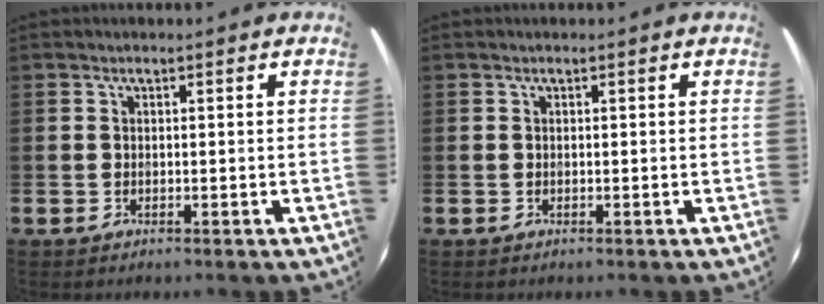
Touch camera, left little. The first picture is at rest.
{"total": 0.0}